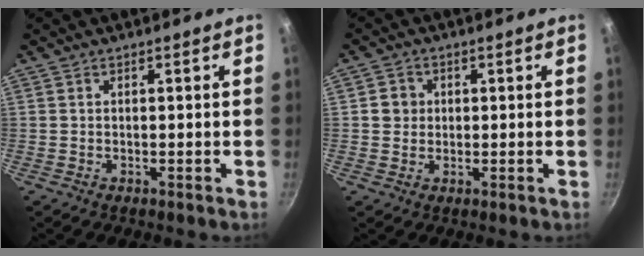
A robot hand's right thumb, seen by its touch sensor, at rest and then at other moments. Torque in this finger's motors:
{"motor_torque": [-0.55, 0.38, 0.09, -0.59, -0.06]}